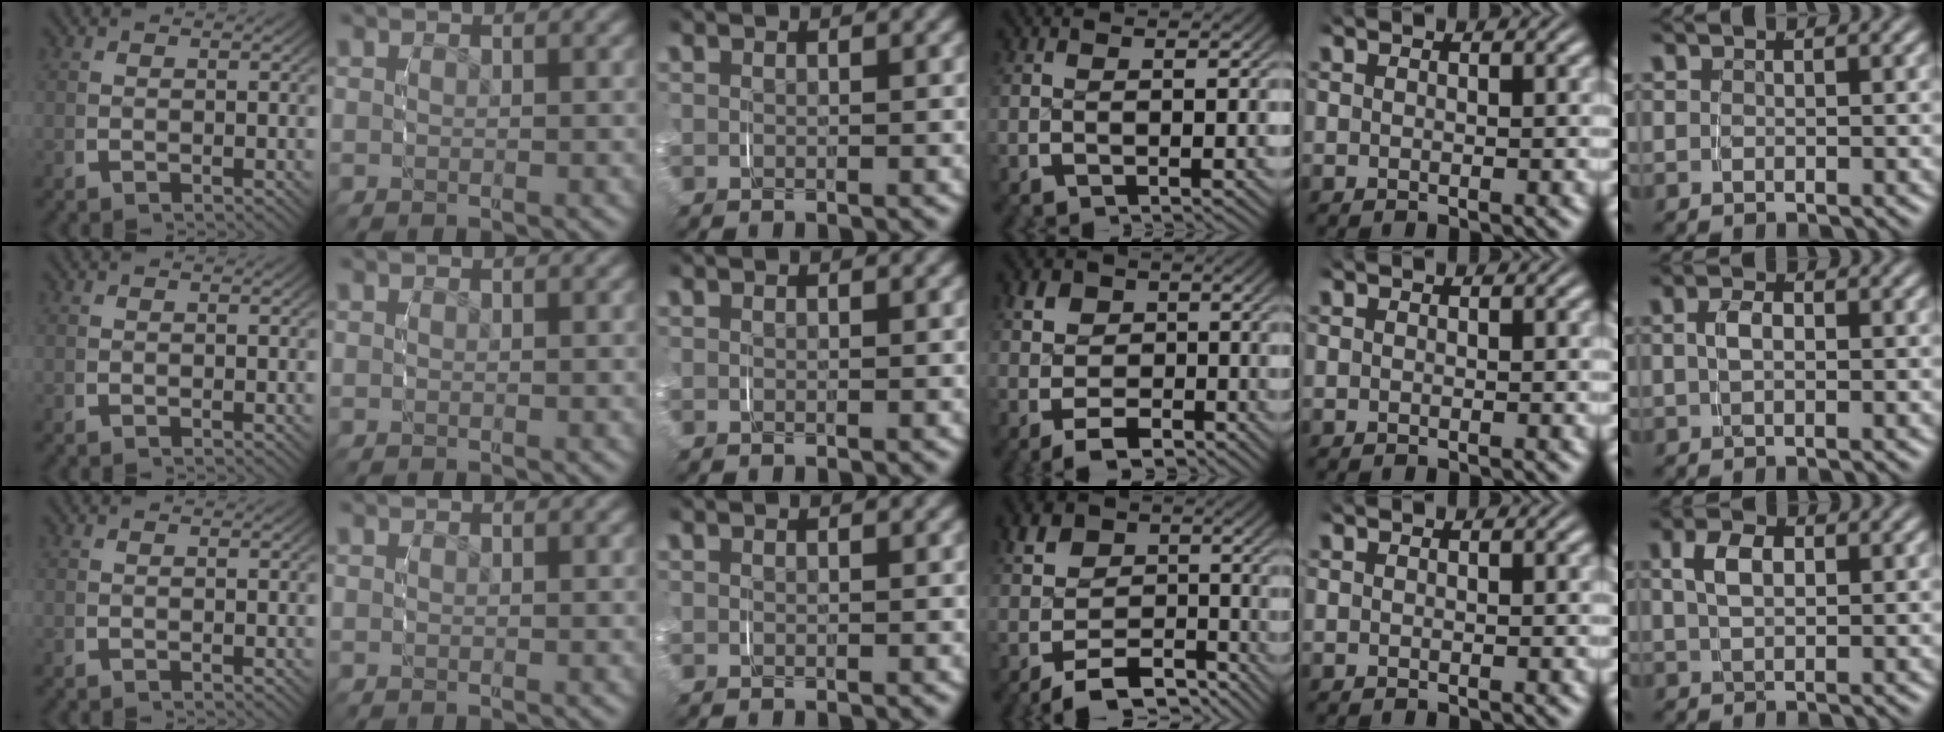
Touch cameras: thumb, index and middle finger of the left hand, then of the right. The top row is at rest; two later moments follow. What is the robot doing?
{"motion": "grasp_and_lifting", "object": "ribbon"}